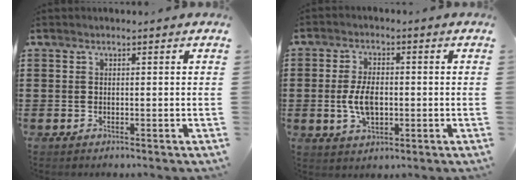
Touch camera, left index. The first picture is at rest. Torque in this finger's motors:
{"motor_torque": [1.24, 0.67, 0.69, 0.10]}